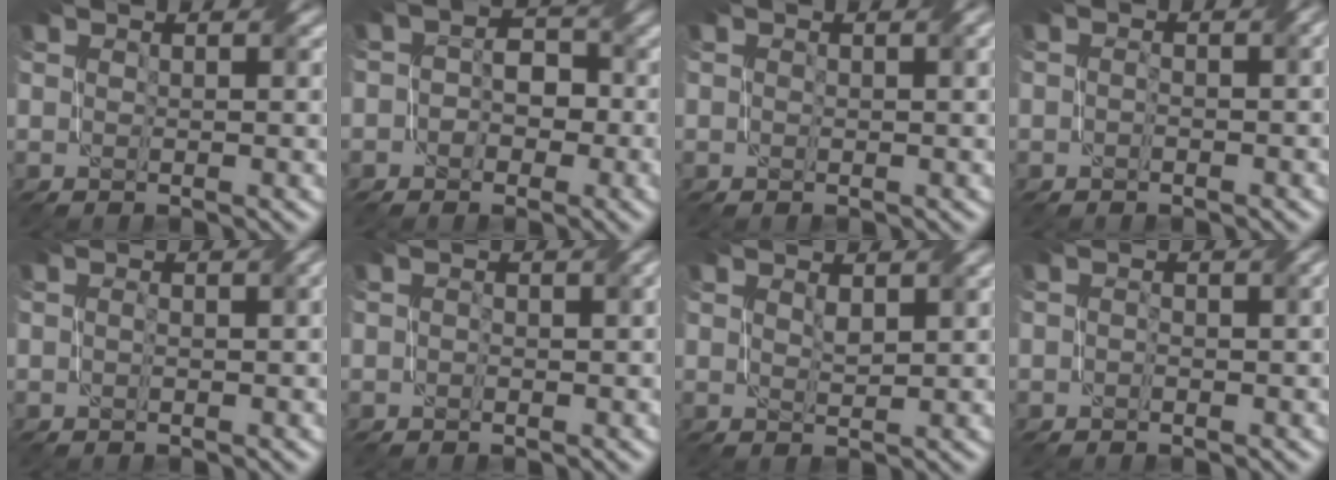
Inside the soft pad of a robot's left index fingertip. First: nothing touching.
{"total": 3.7, "force": [-1.2, 3.0, 1.9], "torque": [-0.006, 0.005, -0.029]}
{"total": 1.6, "force": [0.1, 0.7, 1.4], "torque": [-0.022, 0.001, 0.001]}
{"total": 3.0, "force": [-1.2, 1.4, 2.3], "torque": [-0.025, -0.005, -0.014]}
{"total": 2.6, "force": [-1.1, 1.0, 2.1], "torque": [-0.029, -0.007, -0.013]}
{"total": 3.0, "force": [-1.1, 1.5, 2.3], "torque": [-0.022, -0.003, -0.013]}
{"total": 0.7, "force": [0.5, 0.0, 0.4], "torque": [-0.011, -0.002, 0.013]}
{"total": 3.1, "force": [-1.4, 1.5, 2.4], "torque": [-0.023, -0.004, -0.017]}